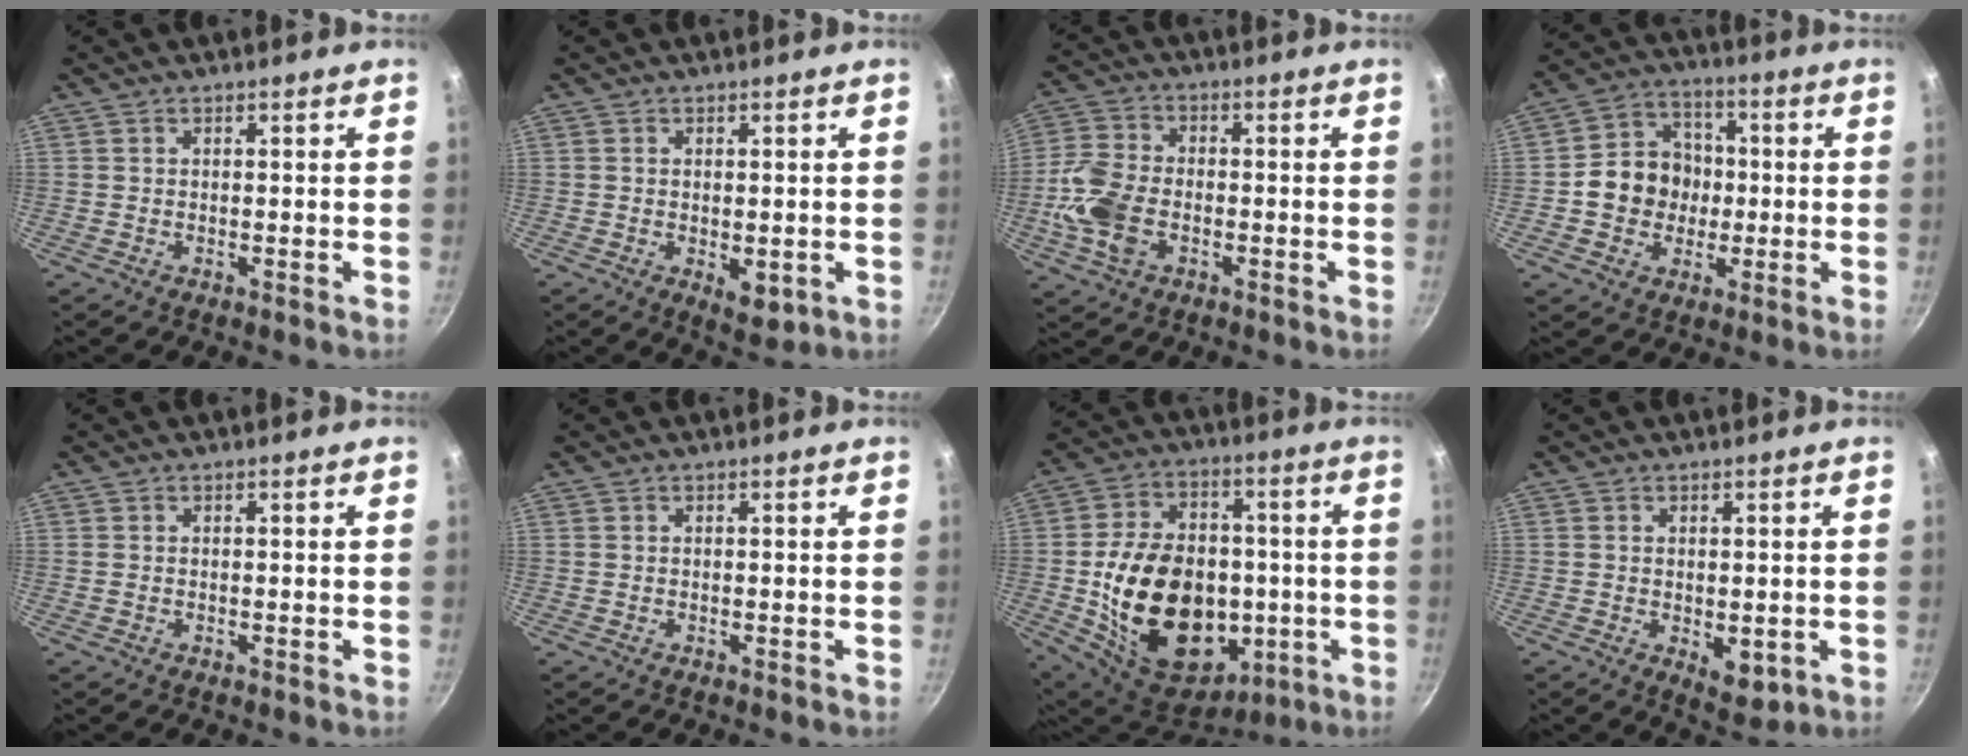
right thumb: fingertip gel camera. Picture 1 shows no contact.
{"total": 4.5, "force": [-0.9, 2.4, 3.6], "torque": [-0.051, -0.013, -0.006]}
{"total": 10.3, "force": [-2.7, 6.7, 7.4], "torque": [-0.150, 0.017, -0.065]}
{"total": 11.3, "force": [-0.8, 10.0, 5.2], "torque": [-0.051, 0.022, -0.028]}
{"total": 0.0}
{"total": 0.0}
{"total": 27.1, "force": [-3.4, 19.0, 19.1], "torque": [-0.304, 0.023, -0.034]}
{"total": 5.0, "force": [-0.9, 2.9, 4.0], "torque": [-0.054, -0.012, -0.004]}